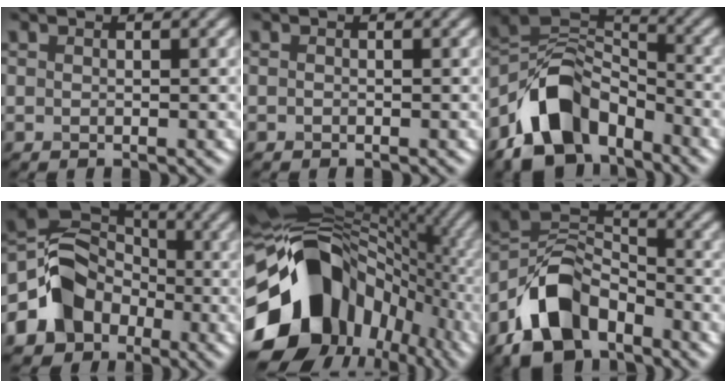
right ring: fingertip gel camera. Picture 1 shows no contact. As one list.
[{"total": 0.0}, {"total": 10.1, "force": [-5.9, 6.2, 5.3], "torque": [-0.084, 0.007, -0.120]}, {"total": 7.6, "force": [-3.3, 6.2, 2.8], "torque": [-0.026, 0.013, -0.079]}, {"total": 16.6, "force": [-3.4, 12.5, 10.4], "torque": [-0.184, 0.010, -0.069]}, {"total": 8.8, "force": [-5.1, 5.3, 4.7], "torque": [-0.086, 0.005, -0.106]}]